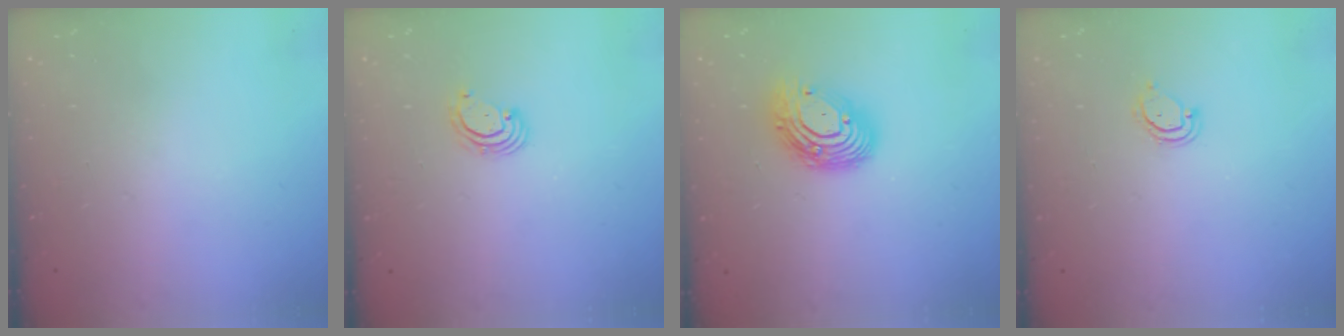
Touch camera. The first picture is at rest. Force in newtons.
{"total": 2.5, "press": 2.5, "slide": 0.3}
{"total": 13.1, "press": 13.1, "slide": 1.1}
{"total": 4.0, "press": 4.0, "slide": 0.4}